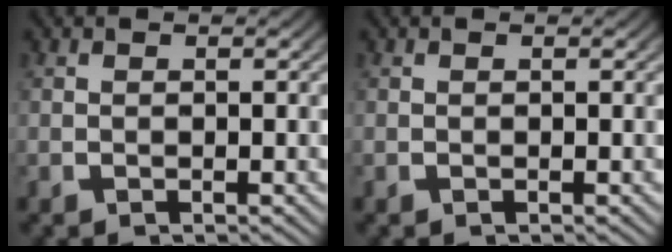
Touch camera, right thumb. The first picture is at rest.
{"total": 0.0}